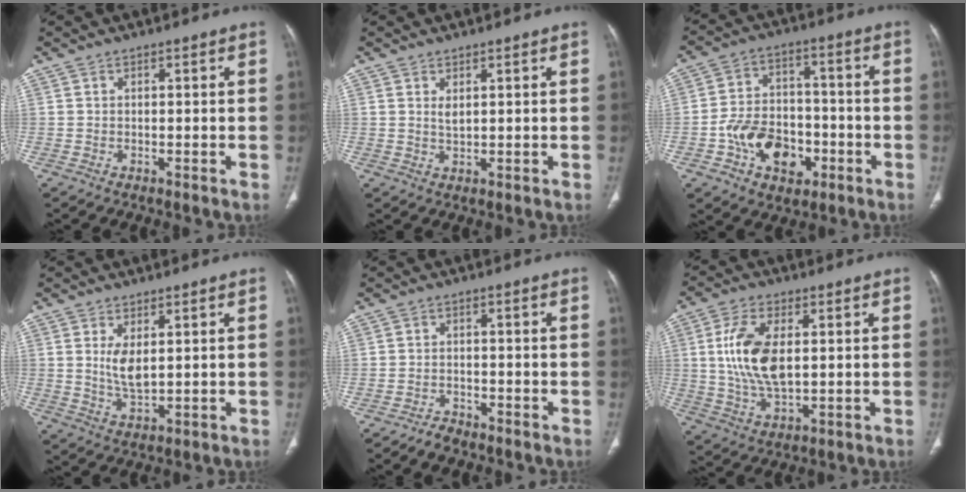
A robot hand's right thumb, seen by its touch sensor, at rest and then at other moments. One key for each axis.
{"total": 1.8, "fx": 0.8, "fy": 0.7, "fz": 1.4, "tx": -0.025, "ty": -0.008, "tz": 0.019}
{"total": 13.6, "fx": -4.9, "fy": 9.4, "fz": 8.4, "tx": -0.108, "ty": 0.035, "tz": -0.079}
{"total": 5.0, "fx": 1.3, "fy": 2.2, "fz": 4.3, "tx": -0.078, "ty": -0.018, "tz": 0.034}
{"total": 2.3, "fx": -2.1, "fy": 0.9, "fz": 0.5, "tx": -0.016, "ty": 0.008, "tz": -0.037}
{"total": 12.3, "fx": 1.8, "fy": 6.3, "fz": 10.4, "tx": -0.209, "ty": -0.007, "tz": 0.038}